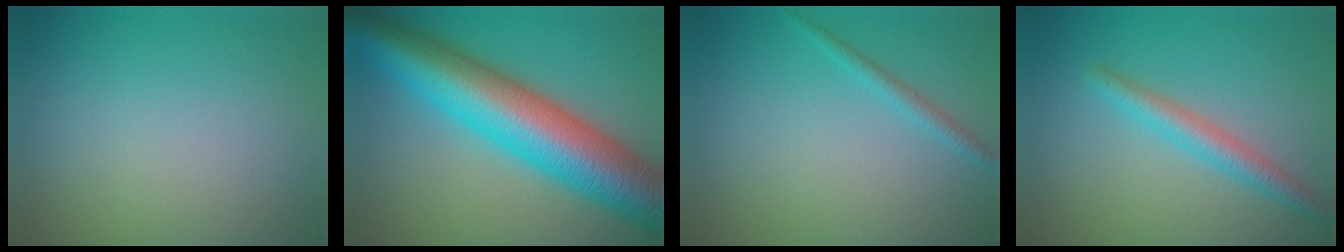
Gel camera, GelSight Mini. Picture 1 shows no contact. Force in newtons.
{"total": 12.8, "press": 12.8, "slide": 0.1}
{"total": 1.3, "press": 1.3, "slide": 0.1}
{"total": 2.7, "press": 2.7, "slide": 0.1}